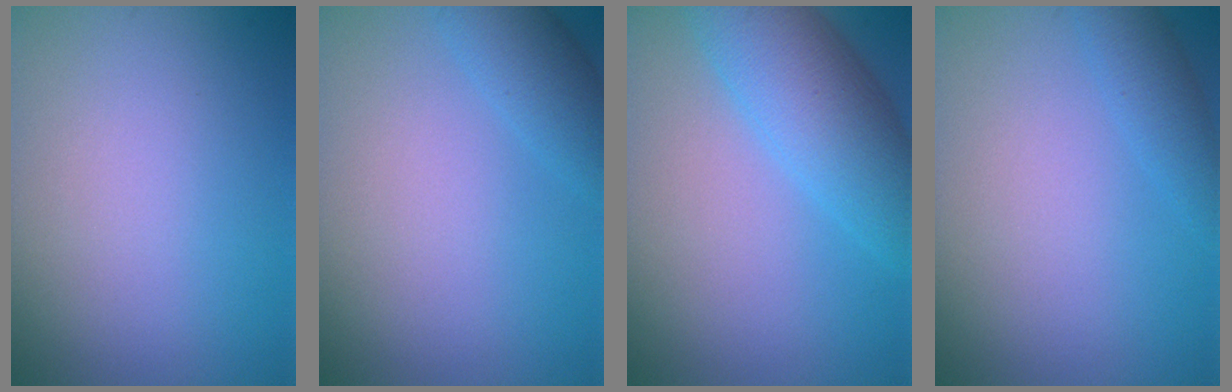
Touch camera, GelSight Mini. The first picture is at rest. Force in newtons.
{"total": 3.0, "press": 3.0, "slide": 0.1}
{"total": 6.7, "press": 6.6, "slide": 0.2}
{"total": 2.1, "press": 2.1, "slide": 0.2}